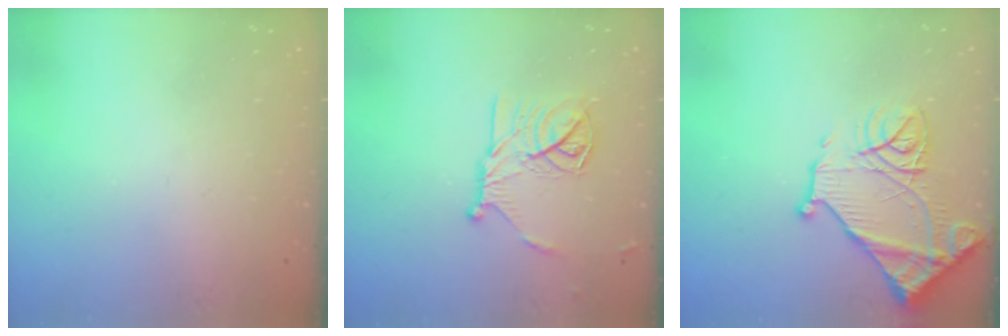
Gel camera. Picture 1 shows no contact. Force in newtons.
{"total": 14.3, "press": 14.2, "slide": 0.5}
{"total": 17.7, "press": 17.7, "slide": 1.5}